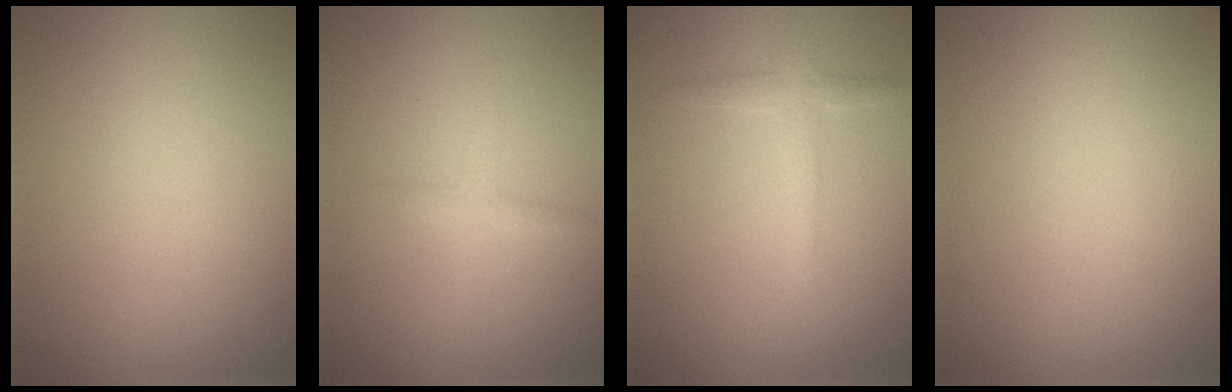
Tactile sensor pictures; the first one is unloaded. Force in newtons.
{"total": 1.3, "press": 1.3, "slide": 0.0}
{"total": 1.9, "press": 1.9, "slide": 0.0}
{"total": 0.0}